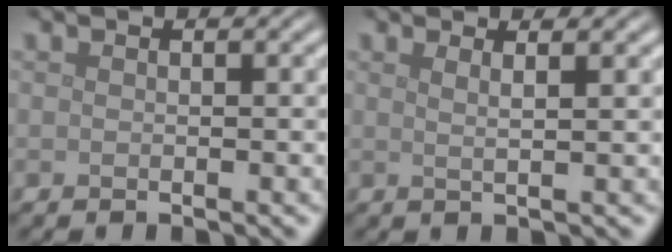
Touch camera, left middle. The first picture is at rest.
{"total": 2.5, "force": [1.3, 1.0, 1.8], "torque": [-0.010, 0.007, -0.007]}